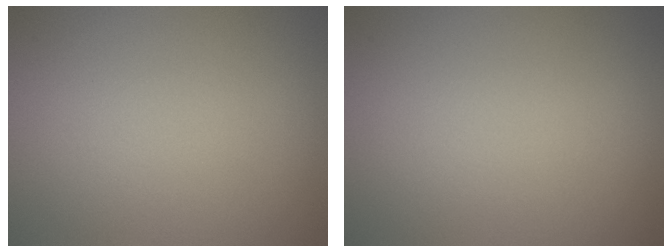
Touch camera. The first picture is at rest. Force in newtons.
{"total": 0.0}